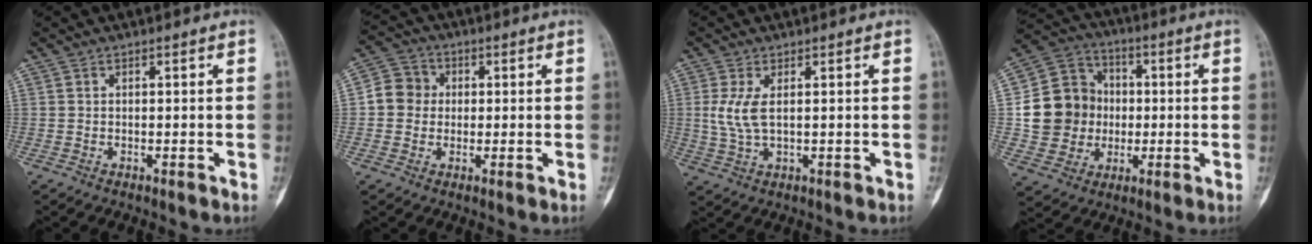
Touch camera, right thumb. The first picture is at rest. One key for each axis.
{"total": 6.3, "fx": 0.2, "fy": 5.9, "fz": 2.2, "tx": -0.020, "ty": 0.014, "tz": -0.007}
{"total": 5.1, "fx": 0.9, "fy": 2.0, "fz": 4.6, "tx": -0.116, "ty": -0.005, "tz": 0.024}
{"total": 14.8, "fx": 0.0, "fy": 13.4, "fz": 6.1, "tx": -0.084, "ty": 0.025, "tz": 0.006}